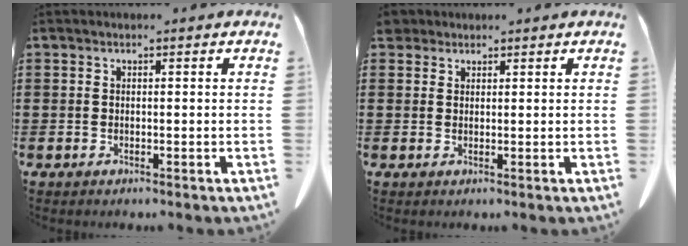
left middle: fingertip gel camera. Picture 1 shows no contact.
{"total": 2.0, "force": [1.7, 1.0, 0.4], "torque": [-0.015, 0.008, 0.034]}